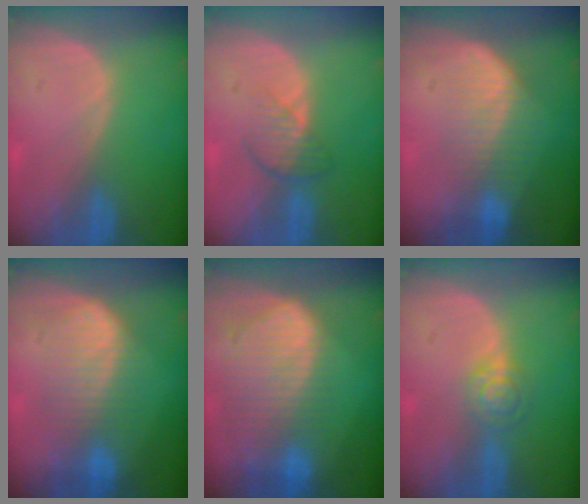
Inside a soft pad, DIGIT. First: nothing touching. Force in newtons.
{"total": 3.7, "press": 3.2, "slide": 1.9}
{"total": 6.9, "press": 6.5, "slide": 2.4}
{"total": 7.3, "press": 7.3, "slide": 0.1}
{"total": 10.6, "press": 9.1, "slide": 5.3}
{"total": 4.0, "press": 3.7, "slide": 1.5}